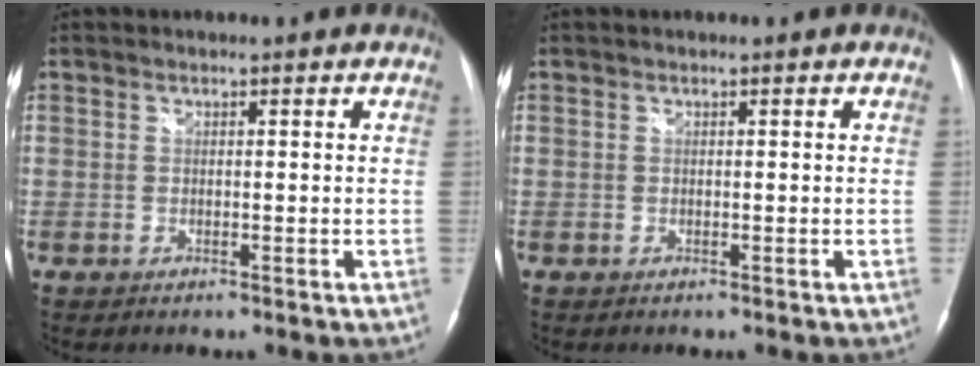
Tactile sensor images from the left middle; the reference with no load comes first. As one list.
[{"total": 0.0}]